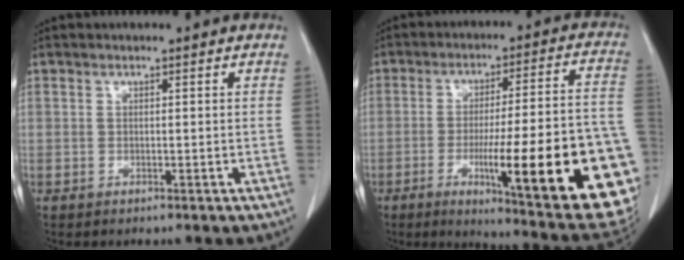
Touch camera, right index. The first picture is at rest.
{"total": 26.7, "force": [-8.3, 2.6, 25.3], "torque": [-0.265, -0.011, -0.112]}